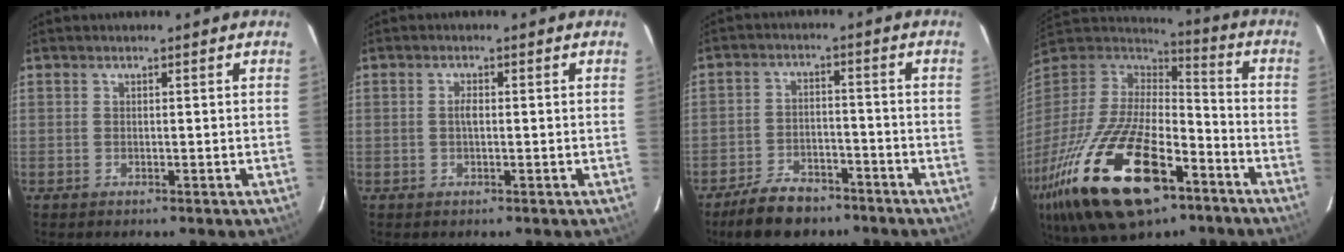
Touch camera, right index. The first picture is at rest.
{"total": 1.3, "force": [-0.1, 0.5, 1.2], "torque": [-0.024, 0.003, -0.003]}
{"total": 9.7, "force": [-7.6, 4.3, 4.1], "torque": [-0.103, 0.009, -0.119]}
{"total": 33.0, "force": [-17.5, 14.2, 24.1], "torque": [-0.494, -0.057, -0.289]}